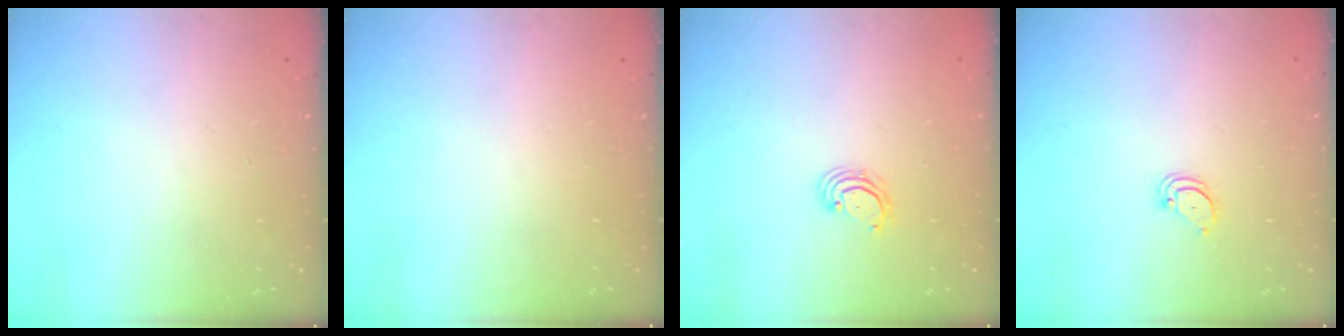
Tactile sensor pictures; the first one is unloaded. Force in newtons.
{"total": 0.0}
{"total": 2.7, "press": 2.7, "slide": 0.7}
{"total": 3.0, "press": 3.0, "slide": 0.2}